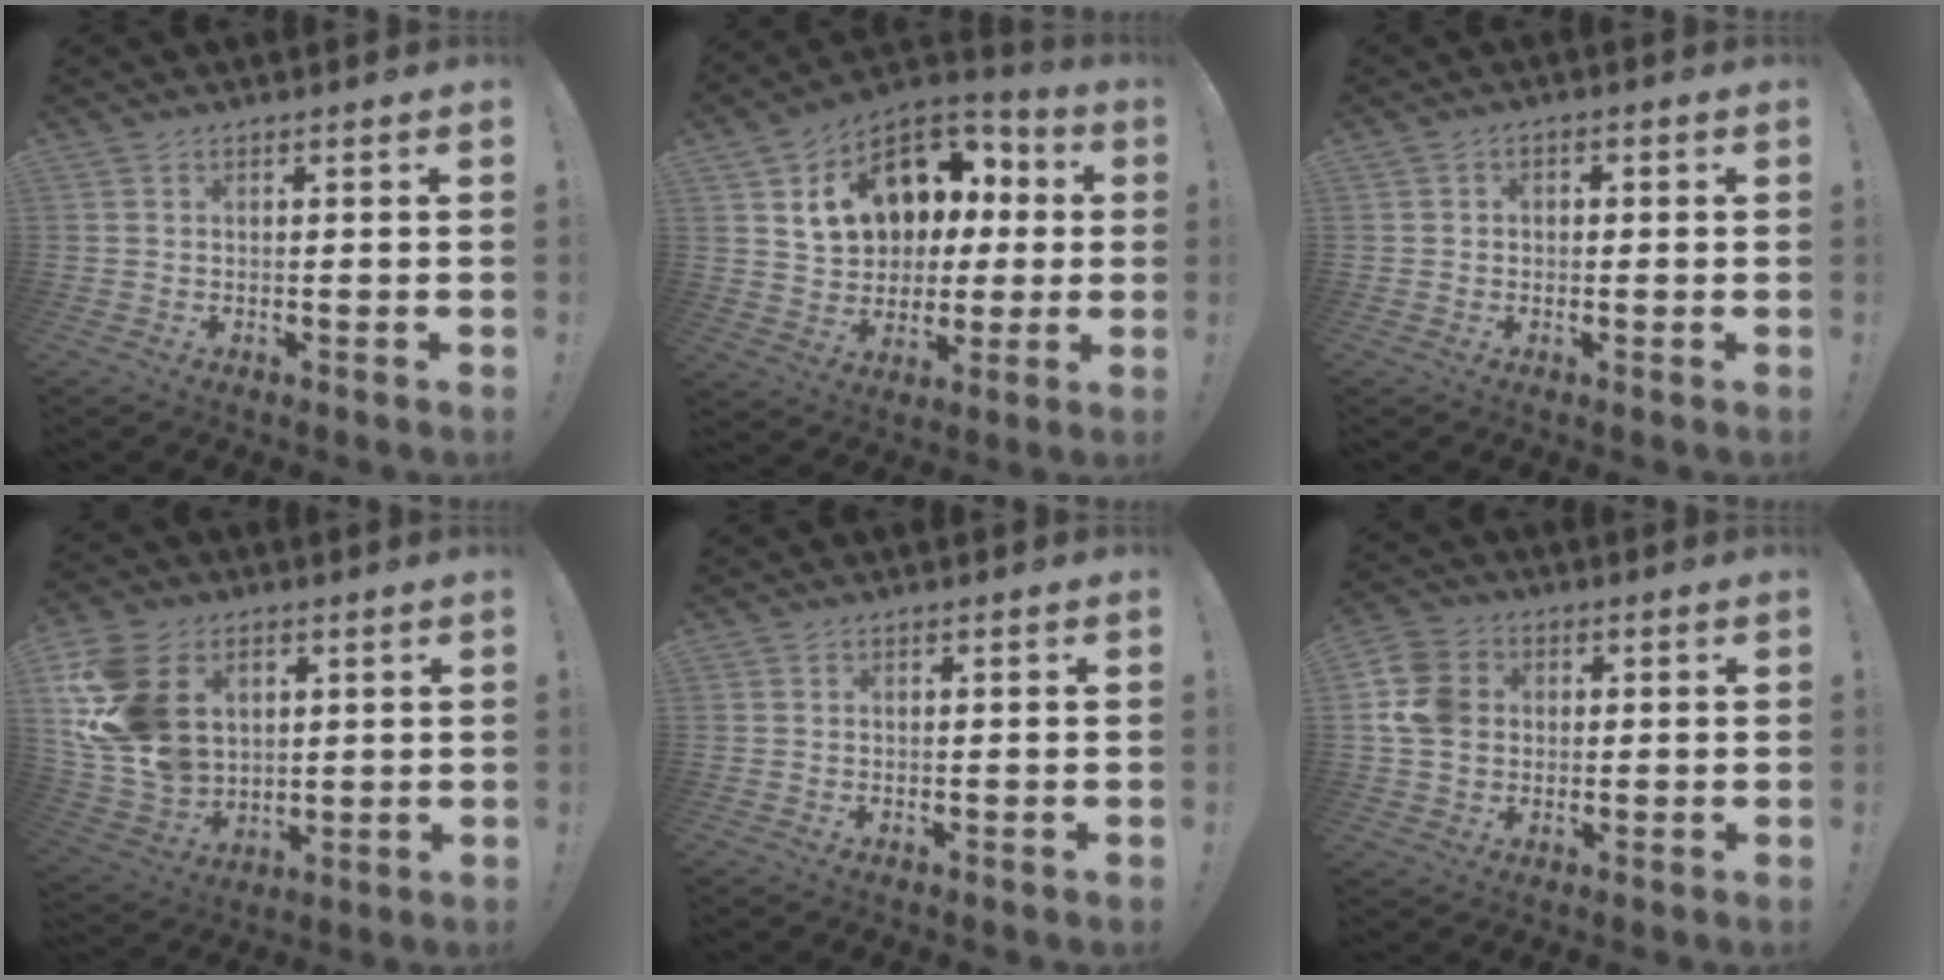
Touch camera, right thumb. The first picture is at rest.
{"total": 17.9, "force": [5.8, 13.8, 9.9], "torque": [-0.141, -0.025, 0.133]}
{"total": 2.1, "force": [-0.8, 1.7, 1.0], "torque": [-0.008, 0.005, -0.016]}
{"total": 20.7, "force": [5.5, 15.2, 12.9], "torque": [-0.267, -0.018, 0.109]}
{"total": 0.0}
{"total": 10.9, "force": [0.7, 9.0, 6.1], "torque": [-0.123, 0.011, 0.015]}